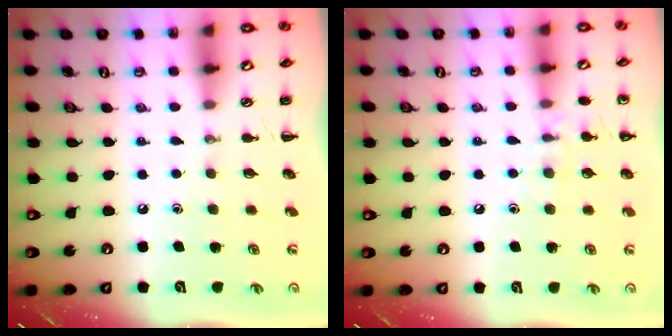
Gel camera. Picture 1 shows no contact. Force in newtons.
{"total": 7.7, "press": 7.5, "slide": 1.9}